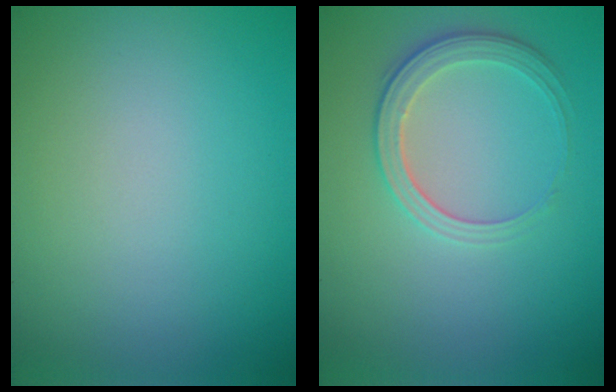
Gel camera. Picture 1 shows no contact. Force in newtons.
{"total": 2.8, "press": 2.7, "slide": 0.8}